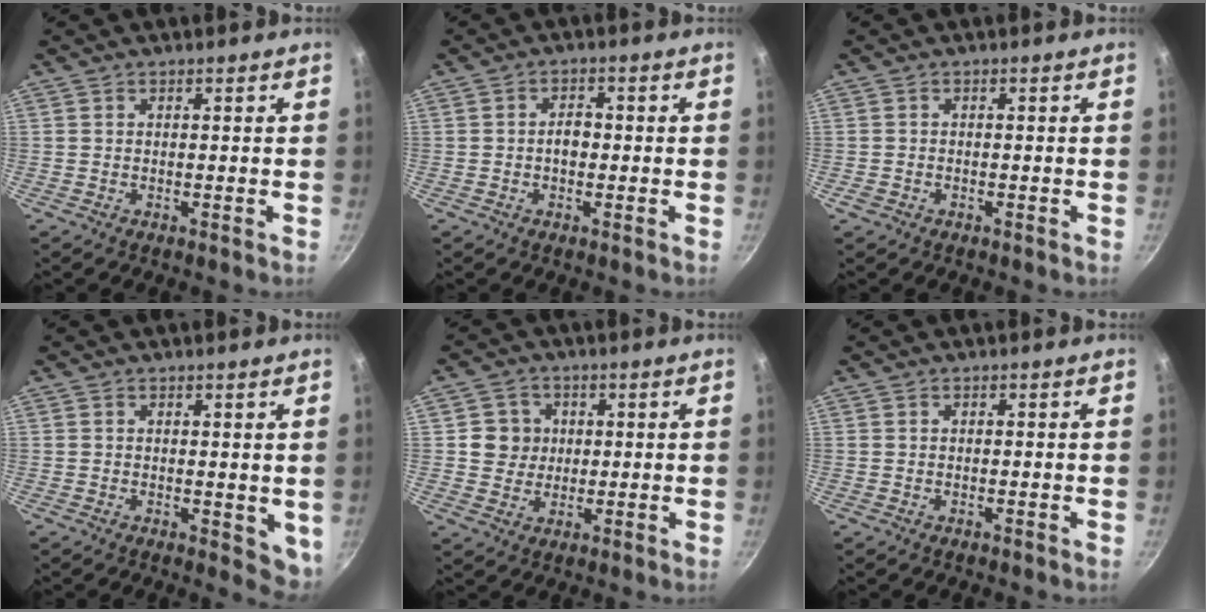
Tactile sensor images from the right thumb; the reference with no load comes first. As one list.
[{"total": 2.9, "force": [-0.4, 2.0, 2.1], "torque": [-0.019, 0.012, -0.008]}, {"total": 0.0}, {"total": 4.5, "force": [0.7, 2.5, 3.7], "torque": [-0.039, -0.010, 0.012]}, {"total": 5.6, "force": [0.9, 5.4, 1.4], "torque": [0.012, 0.002, 0.010]}, {"total": 0.0}]